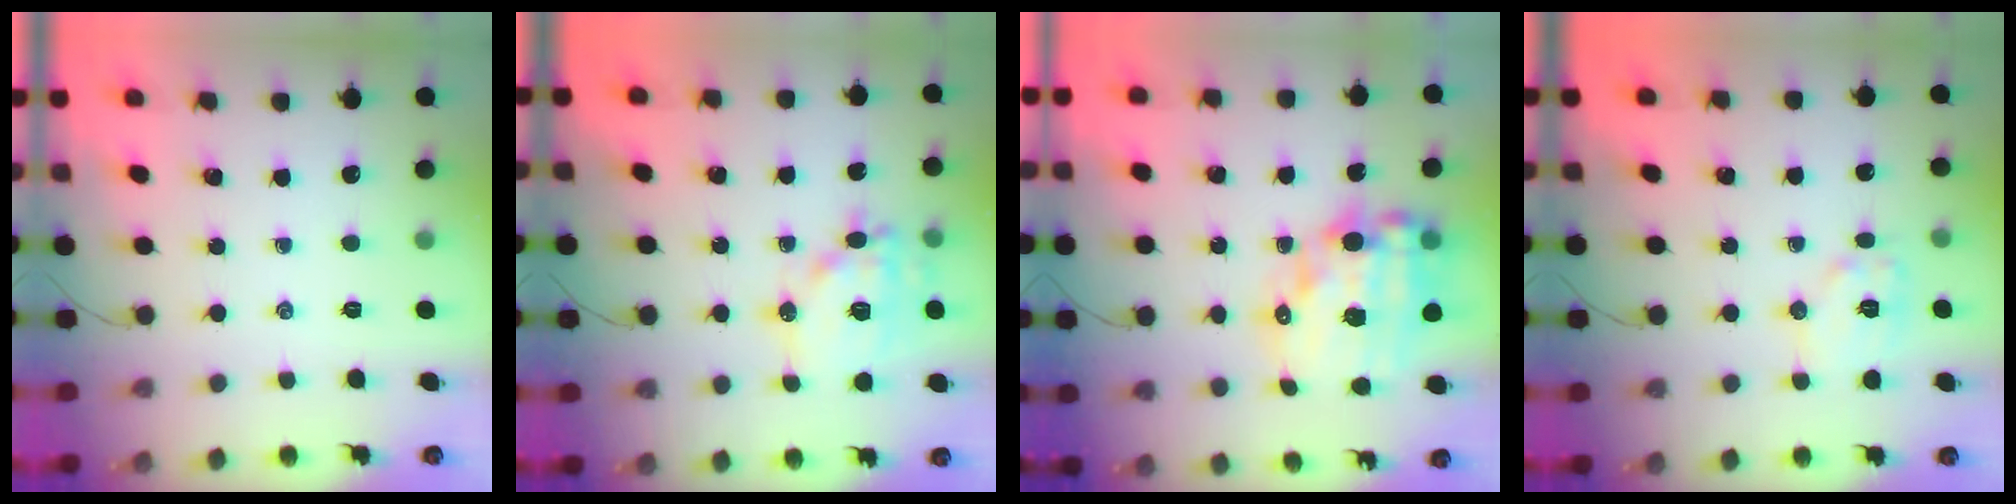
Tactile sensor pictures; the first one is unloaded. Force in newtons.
{"total": 15.0, "press": 14.7, "slide": 2.7}
{"total": 18.9, "press": 18.5, "slide": 4.0}
{"total": 8.7, "press": 8.6, "slide": 0.5}